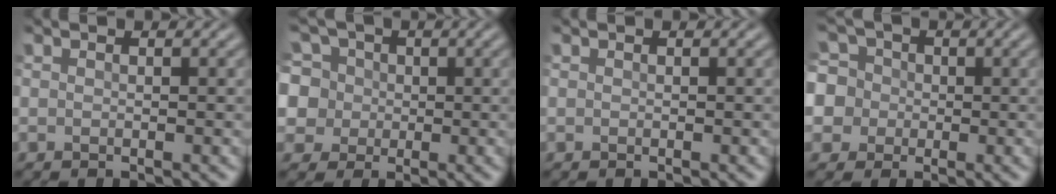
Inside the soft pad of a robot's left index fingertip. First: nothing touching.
{"total": 10.1, "force": [3.1, 8.5, 4.4], "torque": [-0.096, 0.042, 0.024]}
{"total": 0.0}
{"total": 8.7, "force": [-0.1, 8.1, 3.0], "torque": [-0.068, 0.030, -0.037]}